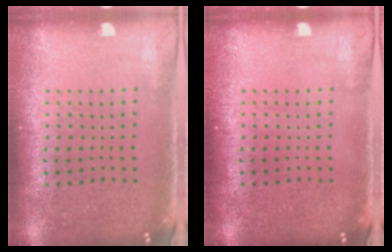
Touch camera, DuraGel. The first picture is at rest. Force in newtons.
{"total": 0.0}